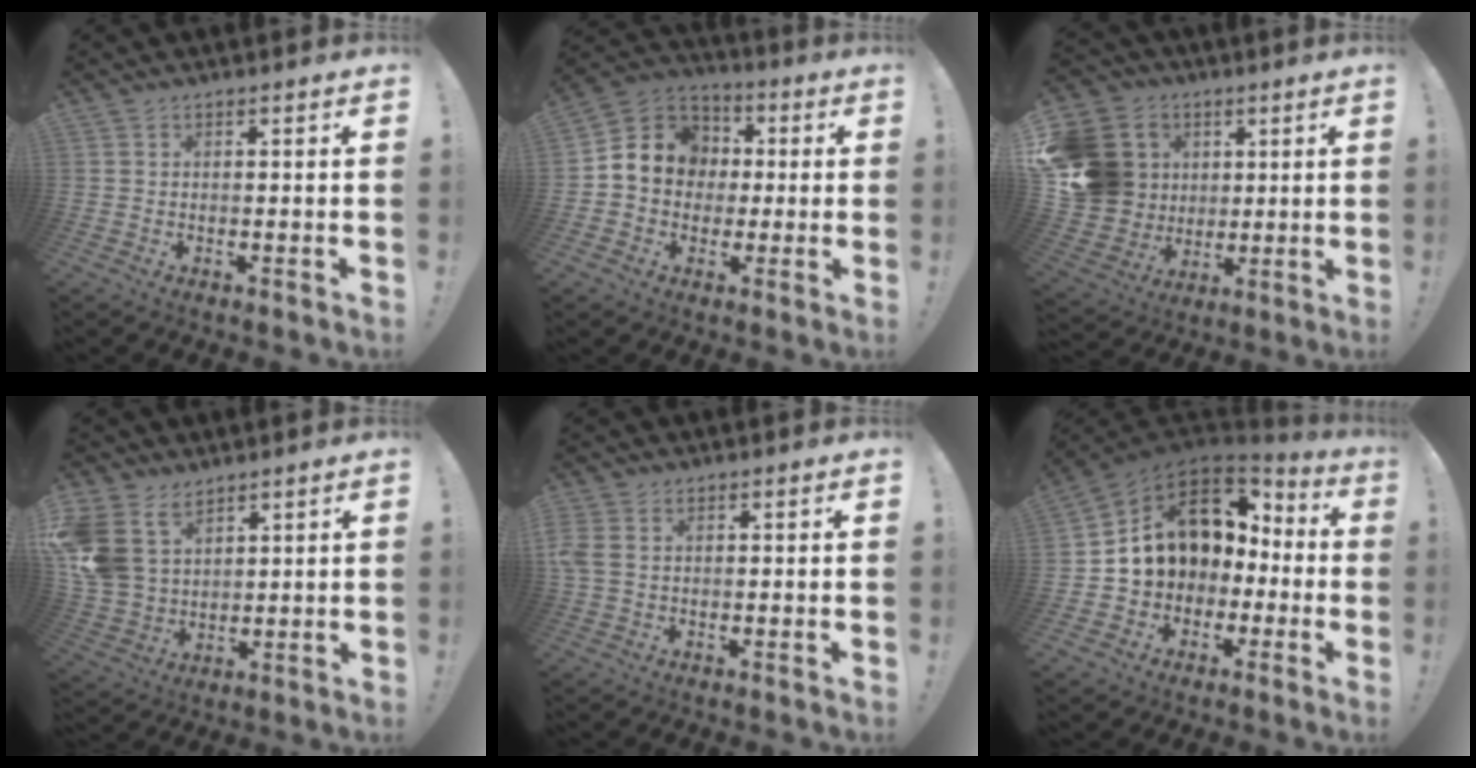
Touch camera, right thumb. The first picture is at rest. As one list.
[{"total": 11.3, "force": [0.2, 10.4, 4.4], "torque": [-0.061, 0.014, 0.015]}, {"total": 17.8, "force": [3.4, 15.8, 7.4], "torque": [-0.130, 0.000, 0.092]}, {"total": 12.9, "force": [7.1, 8.9, 5.9], "torque": [-0.127, -0.039, 0.145]}, {"total": 3.7, "force": [0.6, 2.7, 2.4], "torque": [-0.061, 0.001, 0.013]}, {"total": 14.1, "force": [4.6, 10.7, 8.0], "torque": [-0.130, -0.015, 0.099]}]